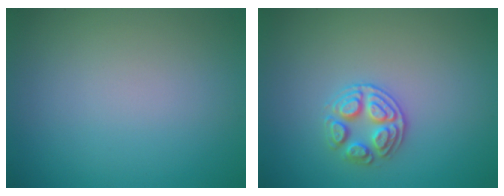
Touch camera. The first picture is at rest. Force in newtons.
{"total": 2.8, "press": 2.7, "slide": 0.7}